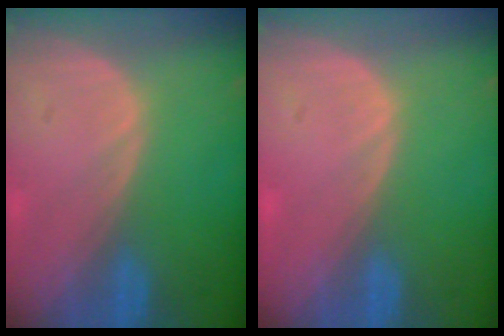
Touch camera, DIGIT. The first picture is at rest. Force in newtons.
{"total": 0.5, "press": 0.1, "slide": 0.5}